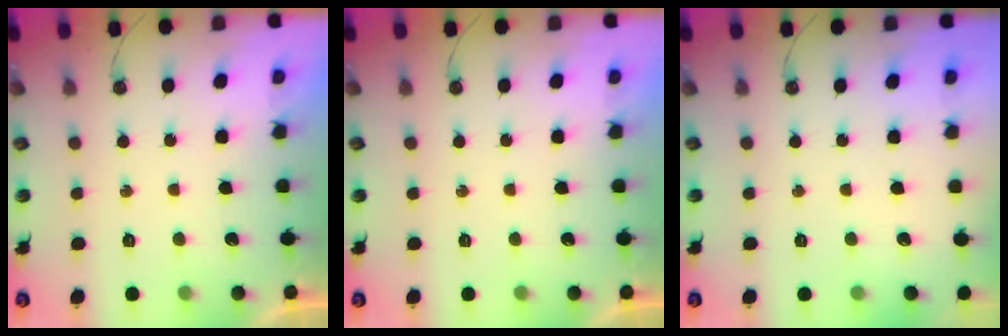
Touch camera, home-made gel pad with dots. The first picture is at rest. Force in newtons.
{"total": 0.0}
{"total": 0.0}